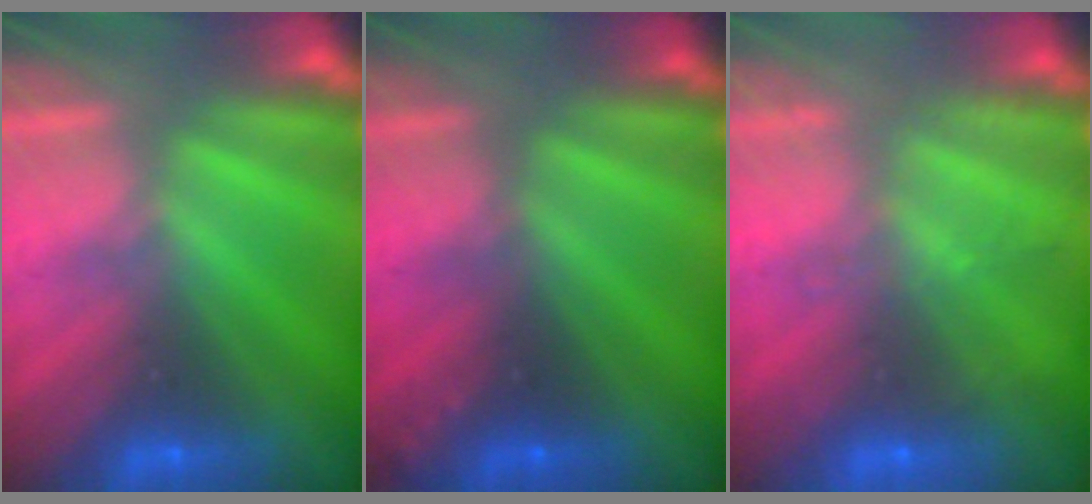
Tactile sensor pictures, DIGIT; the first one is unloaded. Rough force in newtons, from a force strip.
{"total": 2.3}
{"total": 2.1}